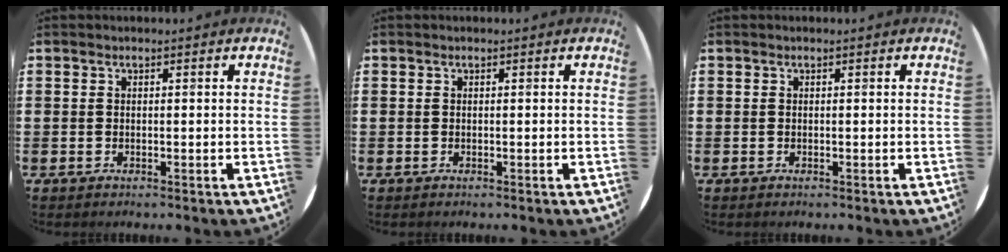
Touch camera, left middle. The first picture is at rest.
{"total": 0.0}
{"total": 0.0}